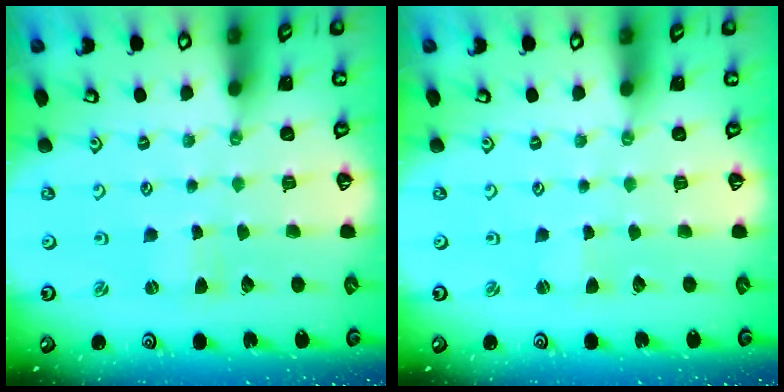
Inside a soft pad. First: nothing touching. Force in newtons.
{"total": 0.7, "press": 0.7, "slide": 0.1}